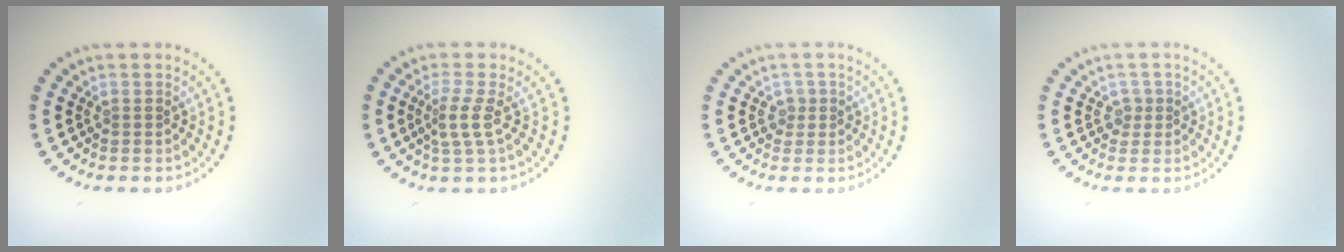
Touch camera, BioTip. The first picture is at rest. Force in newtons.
{"total": 2.3, "press": 1.6, "slide": 1.7}
{"total": 1.2, "press": 1.0, "slide": 0.7}
{"total": 1.1, "press": 0.8, "slide": 0.7}